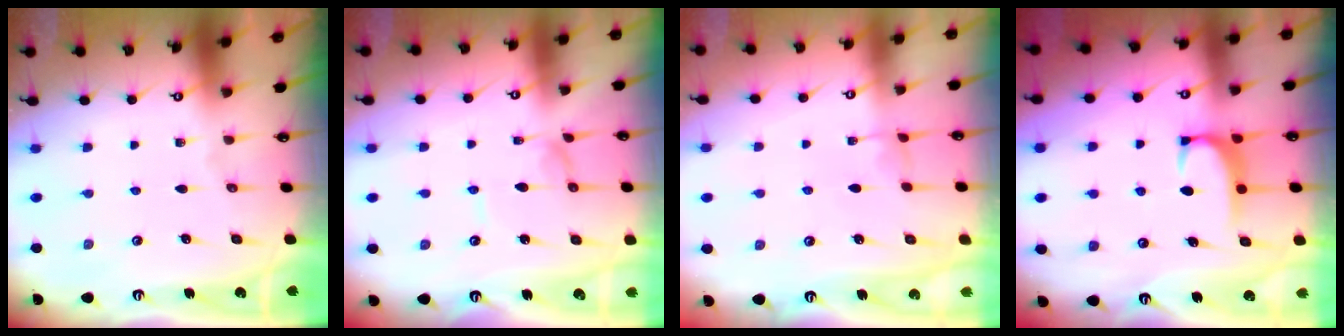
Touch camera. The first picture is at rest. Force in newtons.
{"total": 0.0}
{"total": 2.5, "press": 2.5, "slide": 0.2}
{"total": 1.4, "press": 1.4, "slide": 0.3}